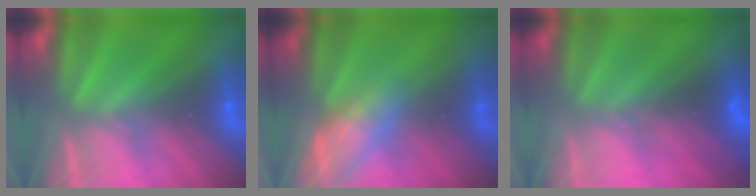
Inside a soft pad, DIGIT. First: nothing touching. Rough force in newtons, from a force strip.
{"total": 2.5}
{"total": 2.9}